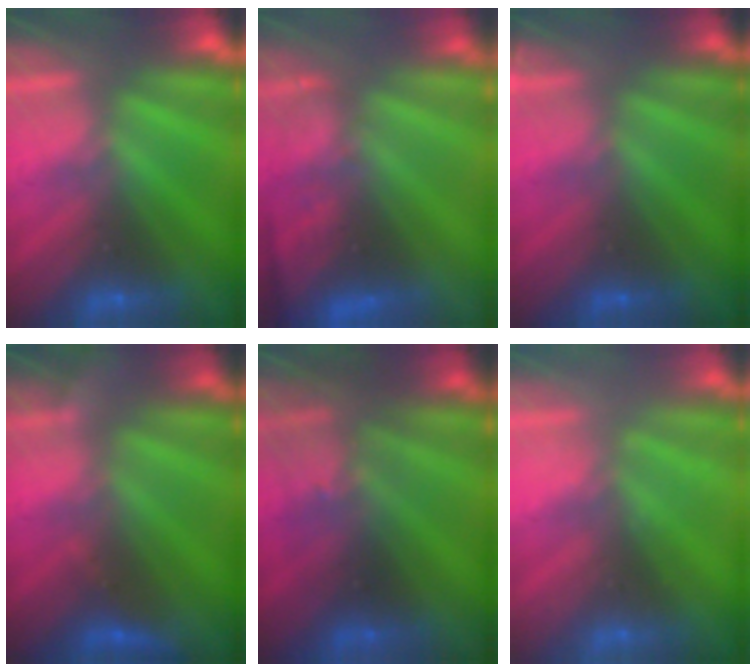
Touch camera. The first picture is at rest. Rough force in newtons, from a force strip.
{"total": 3.3}
{"total": 2.6}
{"total": 2.9}
{"total": 2.8}
{"total": 2.1}